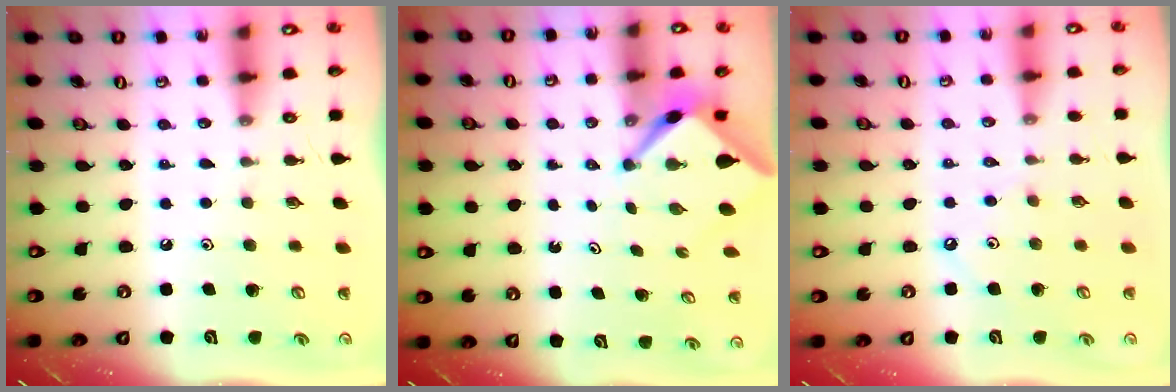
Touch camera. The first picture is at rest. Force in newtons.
{"total": 3.5, "press": 3.5, "slide": 0.2}
{"total": 1.1, "press": 1.1, "slide": 0.3}